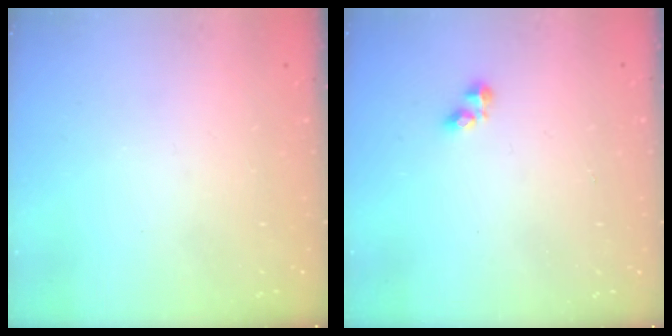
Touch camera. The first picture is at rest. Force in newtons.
{"total": 2.5, "press": 2.5, "slide": 0.4}